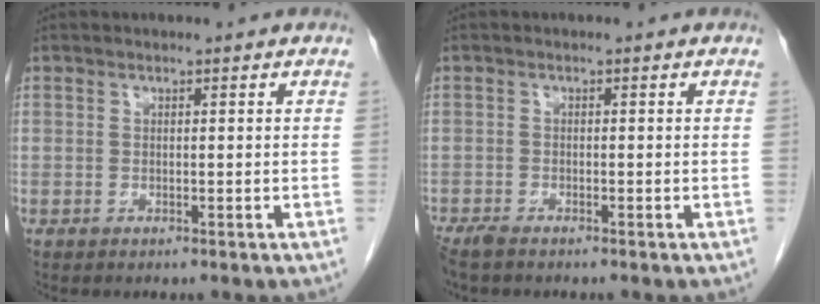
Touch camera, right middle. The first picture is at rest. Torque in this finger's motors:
{"motor_torque": [0.24, -0.13, 0.05, 0.02]}